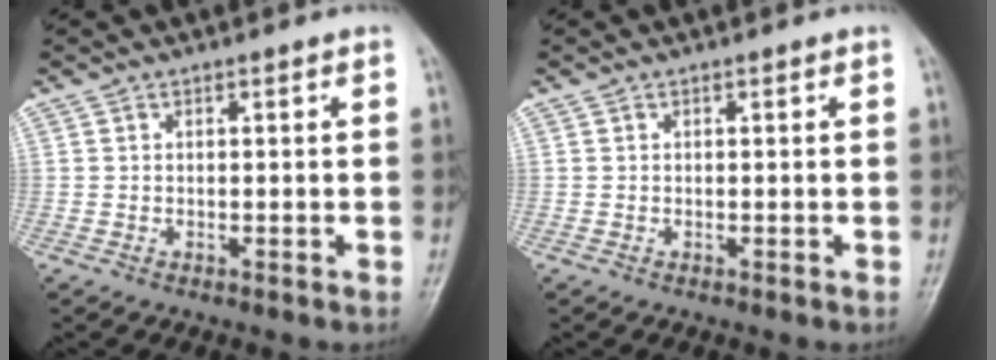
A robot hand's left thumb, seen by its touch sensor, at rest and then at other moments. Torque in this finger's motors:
{"motor_torque": [-0.04, 0.01, -0.05, -0.04, 0.00]}